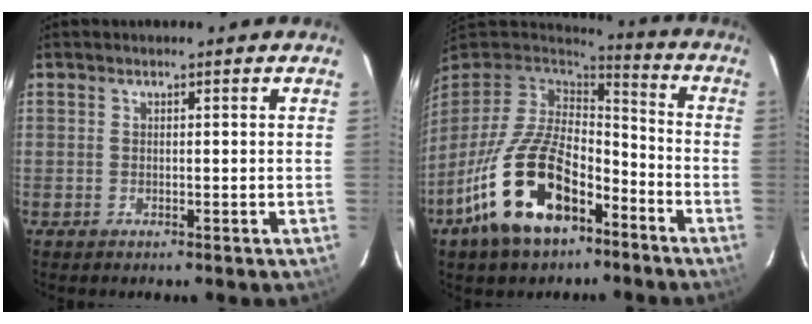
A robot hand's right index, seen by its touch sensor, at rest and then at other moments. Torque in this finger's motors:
{"motor_torque": [1.67, -0.47, 0.77, 0.18]}